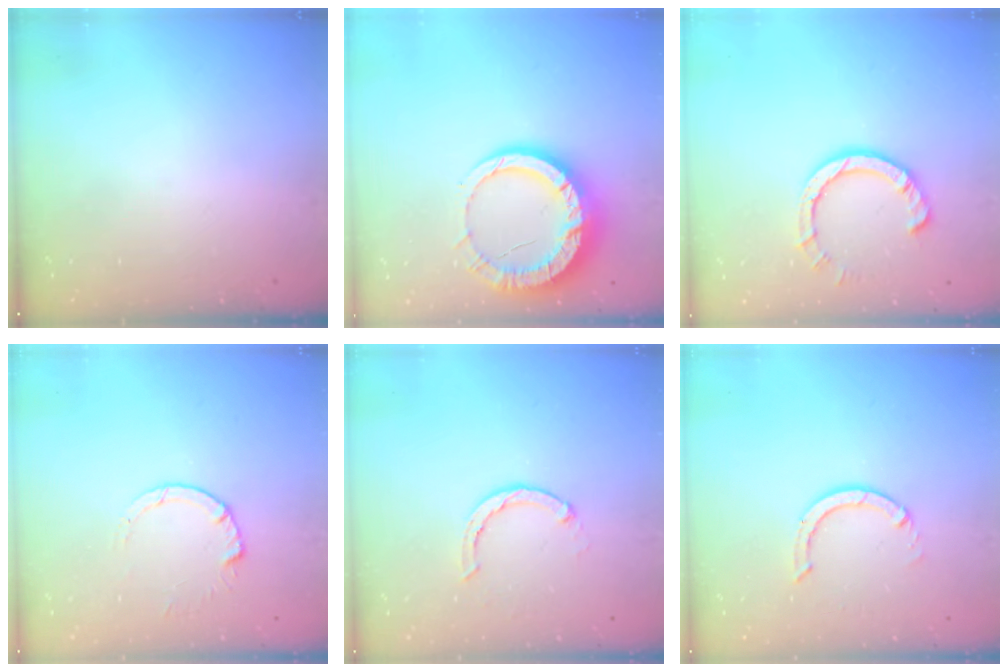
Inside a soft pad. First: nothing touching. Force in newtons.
{"total": 14.3, "press": 14.3, "slide": 1.4}
{"total": 7.5, "press": 7.4, "slide": 0.9}
{"total": 3.5, "press": 3.5, "slide": 0.4}
{"total": 2.3, "press": 2.3, "slide": 0.2}
{"total": 3.7, "press": 3.7, "slide": 0.3}